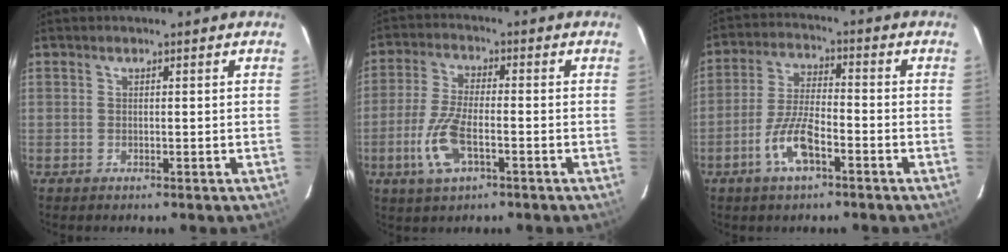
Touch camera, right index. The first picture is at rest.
{"total": 9.2, "force": [-3.5, 3.5, 7.8], "torque": [-0.171, -0.006, -0.067]}
{"total": 8.4, "force": [-4.4, 2.6, 6.8], "torque": [-0.143, 0.002, -0.081]}